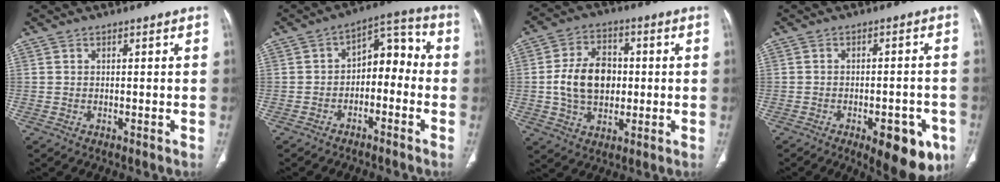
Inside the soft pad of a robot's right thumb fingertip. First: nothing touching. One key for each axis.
{"total": 9.3, "fx": -2.5, "fy": 6.1, "fz": 6.6, "tx": -0.052, "ty": 0.053, "tz": -0.051}
{"total": 12.4, "fx": -0.1, "fy": 8.7, "fz": 8.8, "tx": -0.131, "ty": 0.014, "tz": -0.002}
{"total": 12.1, "fx": -5.9, "fy": 5.0, "fz": 9.2, "tx": -0.090, "ty": 0.014, "tz": -0.070}